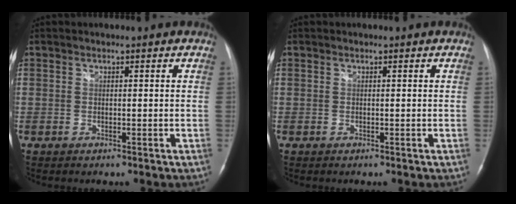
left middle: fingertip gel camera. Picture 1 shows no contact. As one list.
[{"total": 0.0}]